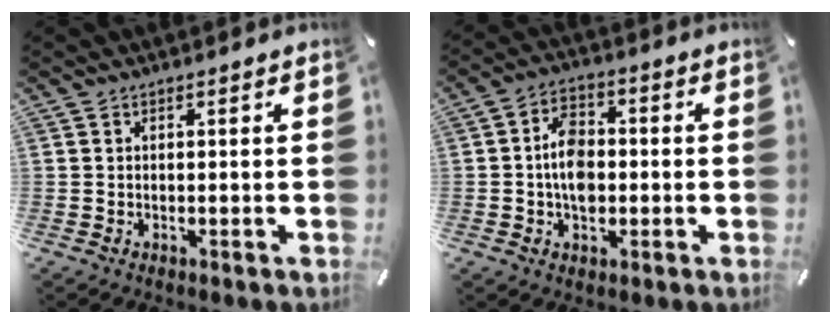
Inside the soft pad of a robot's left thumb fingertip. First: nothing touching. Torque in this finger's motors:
{"motor_torque": [0.30, 0.22, 0.87, -0.35, 0.39]}